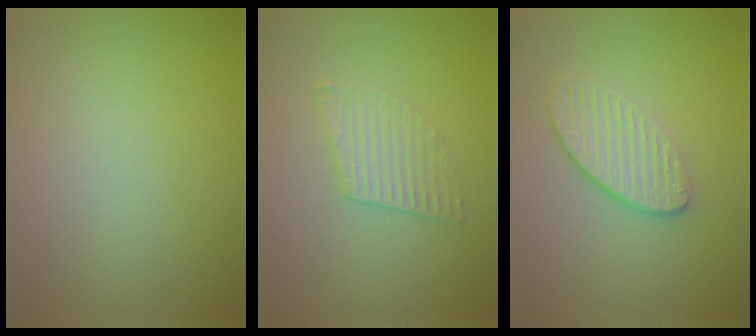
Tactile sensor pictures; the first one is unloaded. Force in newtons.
{"total": 2.5, "press": 2.5, "slide": 0.2}
{"total": 3.7, "press": 2.9, "slide": 2.3}